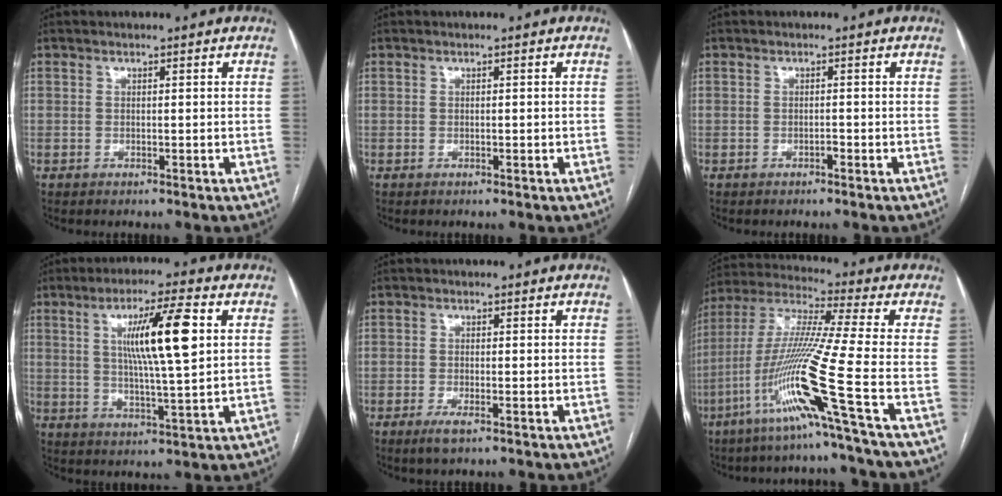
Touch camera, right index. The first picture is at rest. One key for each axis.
{"total": 0.0}
{"total": 0.6, "fx": -0.5, "fy": 0.1, "fz": 0.4, "tx": -0.009, "ty": 0.000, "tz": -0.009}
{"total": 11.6, "fx": 3.0, "fy": 0.6, "fz": 11.2, "tx": -0.191, "ty": 0.003, "tz": 0.051}
{"total": 2.4, "fx": -1.4, "fy": 0.5, "fz": 1.9, "tx": -0.036, "ty": -0.003, "tz": -0.025}
{"total": 17.0, "fx": -7.3, "fy": -2.7, "fz": 15.1, "tx": -0.318, "ty": -0.016, "tz": -0.146}